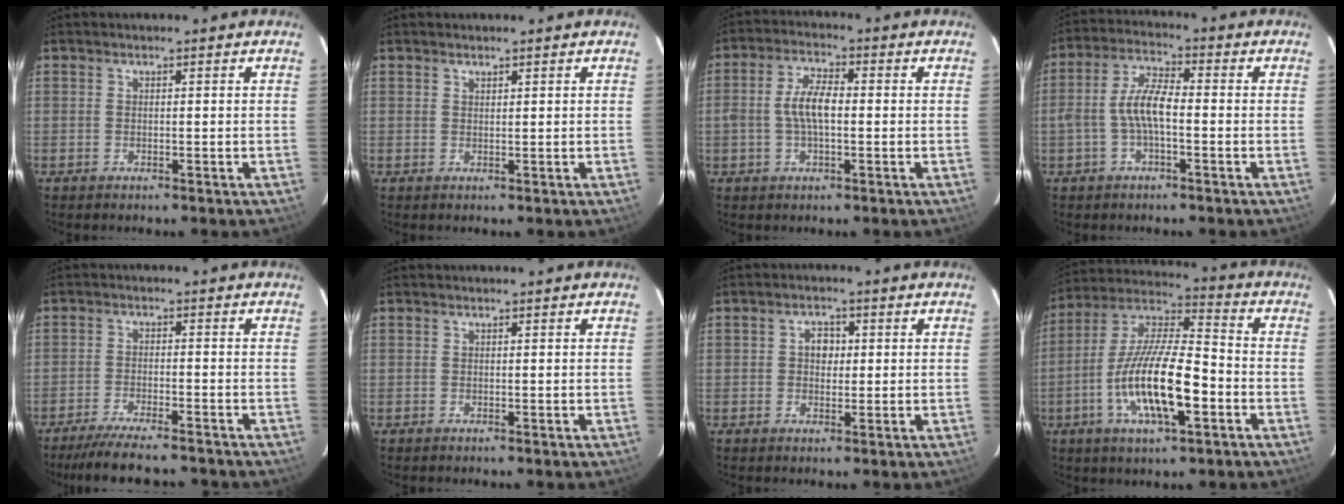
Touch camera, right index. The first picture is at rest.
{"total": 0.6, "force": [0.6, 0.2, 0.1], "torque": [-0.002, 0.002, 0.012]}
{"total": 6.2, "force": [-0.4, 2.7, 5.6], "torque": [-0.111, 0.011, -0.008]}
{"total": 6.7, "force": [-1.5, 2.2, 6.2], "torque": [-0.128, 0.015, -0.028]}
{"total": 11.3, "force": [-10.0, 1.8, 5.1], "torque": [-0.111, -0.016, -0.156]}
{"total": 0.0}
{"total": 2.9, "force": [0.3, 2.4, 1.6], "torque": [-0.023, 0.011, 0.003]}
{"total": 17.4, "force": [-5.3, 4.9, 15.8], "torque": [-0.309, -0.007, -0.101]}